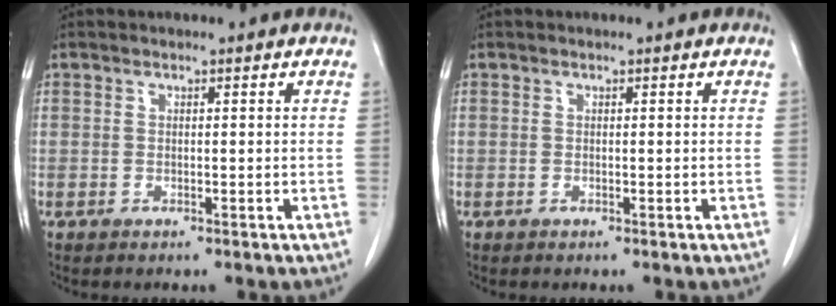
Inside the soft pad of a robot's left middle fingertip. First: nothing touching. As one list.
[{"total": 0.0}]